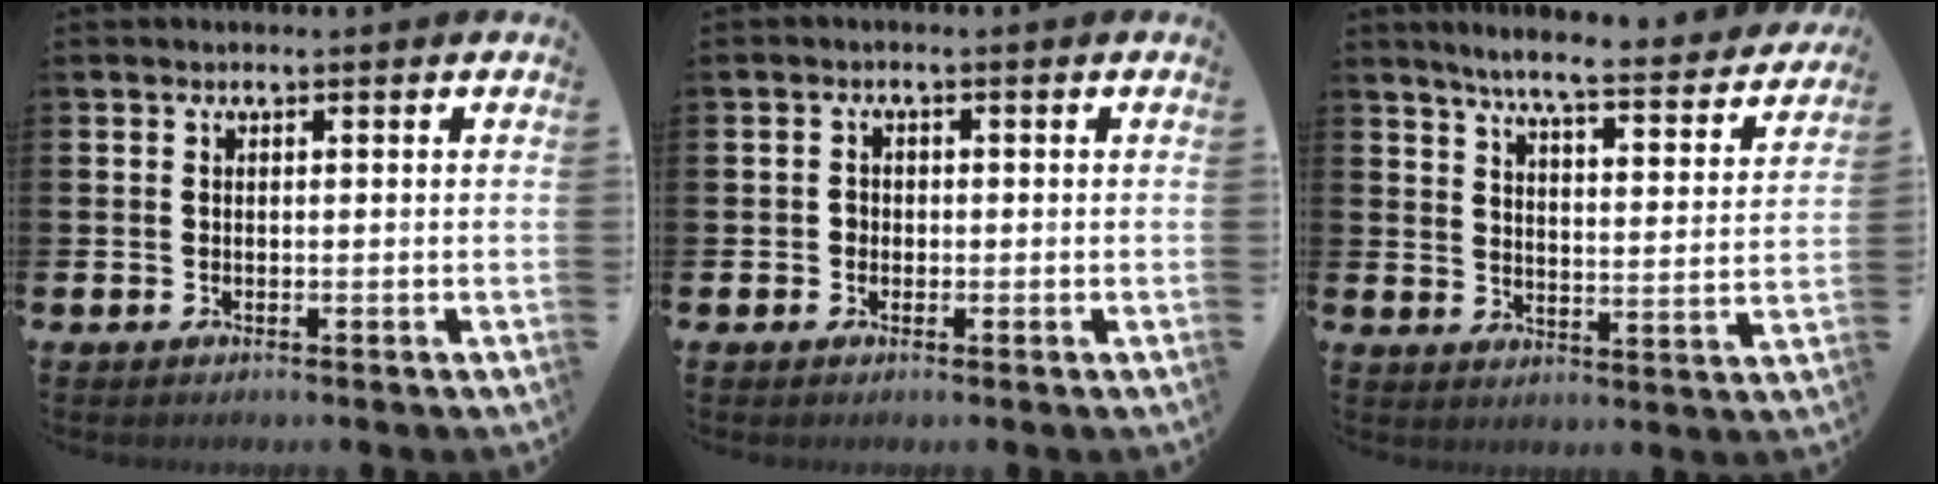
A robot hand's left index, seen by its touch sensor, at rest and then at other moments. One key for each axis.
{"total": 1.2, "fx": -0.3, "fy": 1.2, "fz": 0.3, "tx": 0.003, "ty": 0.002, "tz": -0.011}
{"total": 6.3, "fx": 5.7, "fy": -0.1, "fz": 2.7, "tx": -0.069, "ty": -0.047, "tz": 0.090}